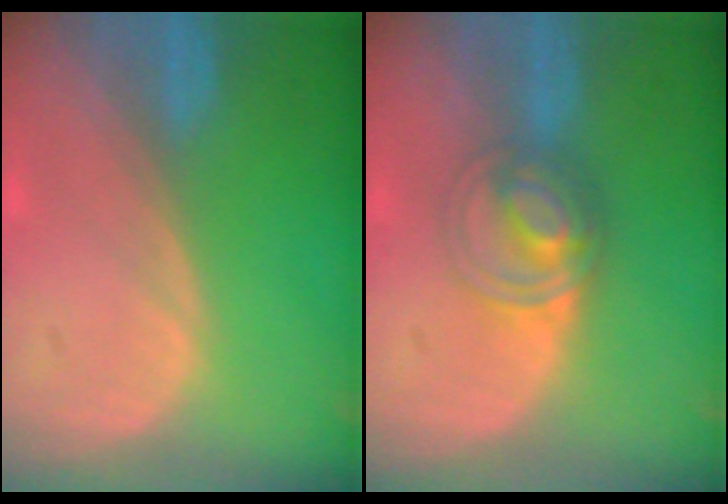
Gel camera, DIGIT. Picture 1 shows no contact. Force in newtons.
{"total": 5.9, "press": 5.4, "slide": 2.4}